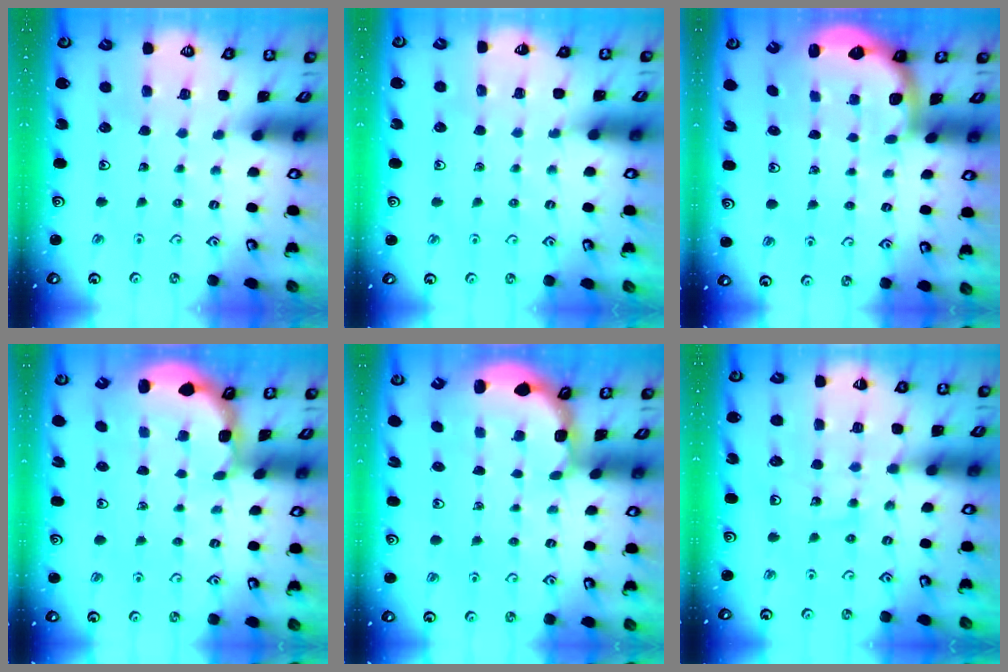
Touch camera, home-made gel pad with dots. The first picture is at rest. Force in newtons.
{"total": 3.9, "press": 3.8, "slide": 0.4}
{"total": 2.3, "press": 2.0, "slide": 1.3}
{"total": 1.9, "press": 1.5, "slide": 1.1}
{"total": 2.4, "press": 1.8, "slide": 1.6}
{"total": 13.1, "press": 12.6, "slide": 3.7}